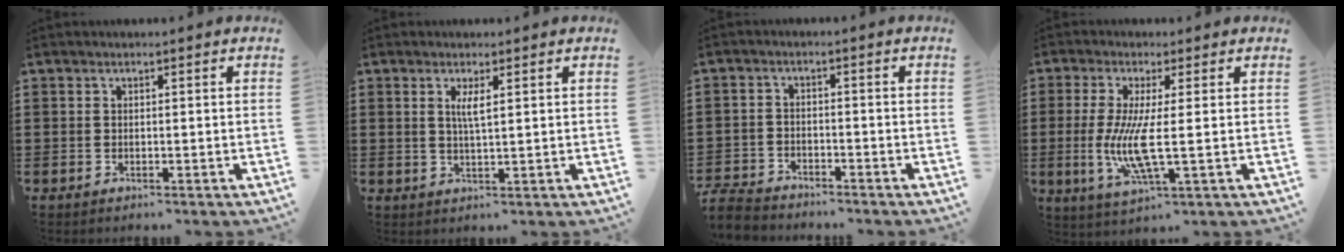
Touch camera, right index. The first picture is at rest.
{"total": 2.5, "force": [0.8, 0.3, 2.3], "torque": [-0.048, 0.000, 0.013]}
{"total": 3.6, "force": [-3.6, 0.5, 0.5], "torque": [-0.027, -0.005, -0.078]}
{"total": 7.7, "force": [-0.5, 1.0, 7.6], "torque": [-0.163, -0.021, -0.014]}